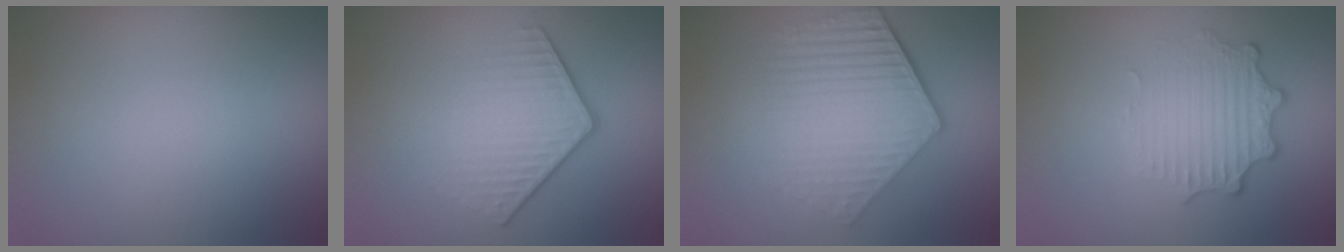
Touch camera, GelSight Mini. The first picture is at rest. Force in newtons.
{"total": 4.3, "press": 2.8, "slide": 3.3}
{"total": 6.0, "press": 4.5, "slide": 4.0}
{"total": 3.6, "press": 2.8, "slide": 2.2}